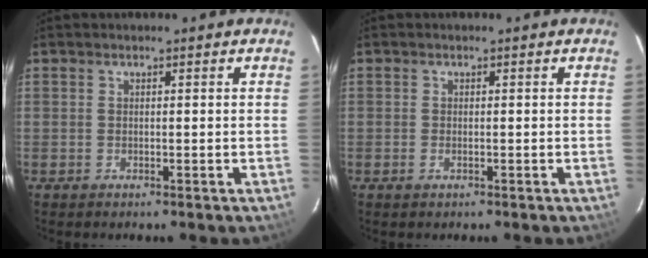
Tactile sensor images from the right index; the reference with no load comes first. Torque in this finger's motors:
{"motor_torque": [0.23, -0.07, 0.05, 0.00]}